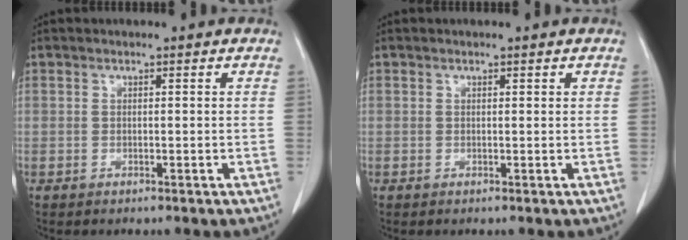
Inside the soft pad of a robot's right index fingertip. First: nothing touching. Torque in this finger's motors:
{"motor_torque": [-0.16, 0.12, -0.05, -0.01]}